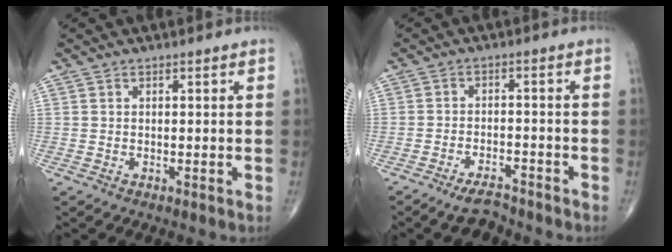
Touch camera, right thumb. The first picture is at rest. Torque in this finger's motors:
{"motor_torque": [0.12, -0.22, 0.17, 0.05, 0.09]}